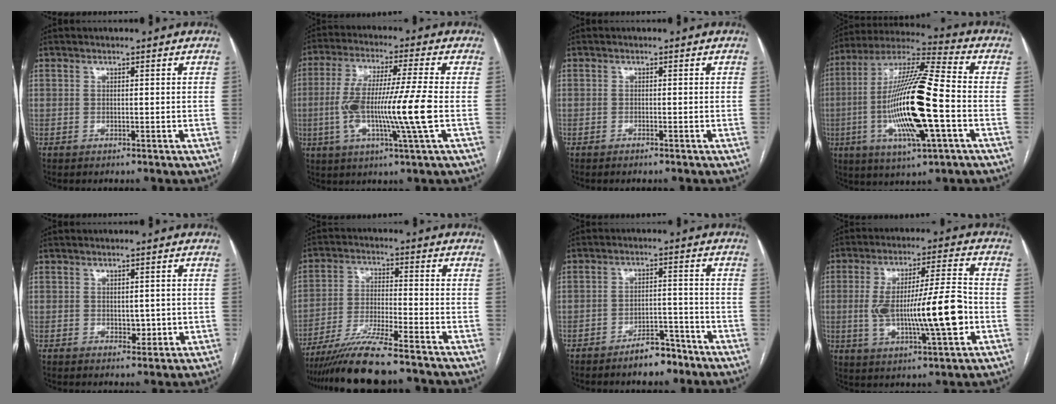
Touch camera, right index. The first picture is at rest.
{"total": 13.2, "force": [-2.0, -0.6, 13.0], "torque": [-0.253, -0.005, -0.044]}
{"total": 0.8, "force": [-0.7, -0.1, 0.3], "torque": [-0.009, 0.000, -0.010]}
{"total": 20.3, "force": [-3.9, 2.0, 19.8], "torque": [-0.400, -0.010, -0.071]}
{"total": 2.5, "force": [-0.2, 1.6, 1.8], "torque": [-0.024, 0.001, 0.005]}
{"total": 11.0, "force": [-9.2, -0.3, 5.9], "torque": [-0.104, -0.025, -0.161]}
{"total": 5.6, "force": [-4.5, 2.1, 2.8], "torque": [-0.039, 0.008, -0.068]}
{"total": 14.9, "force": [-2.2, 2.1, 14.6], "torque": [-0.260, 0.009, -0.031]}